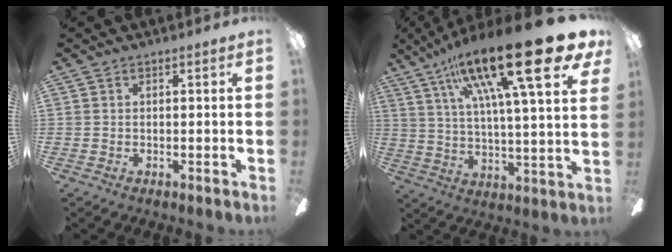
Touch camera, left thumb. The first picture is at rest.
{"total": 27.0, "force": [15.5, 5.6, 21.4], "torque": [-0.353, -0.083, 0.240]}